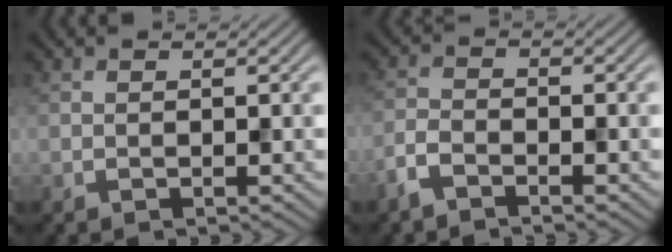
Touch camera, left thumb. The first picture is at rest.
{"total": 2.9, "force": [-2.3, 0.9, 1.5], "torque": [-0.038, -0.003, -0.060]}